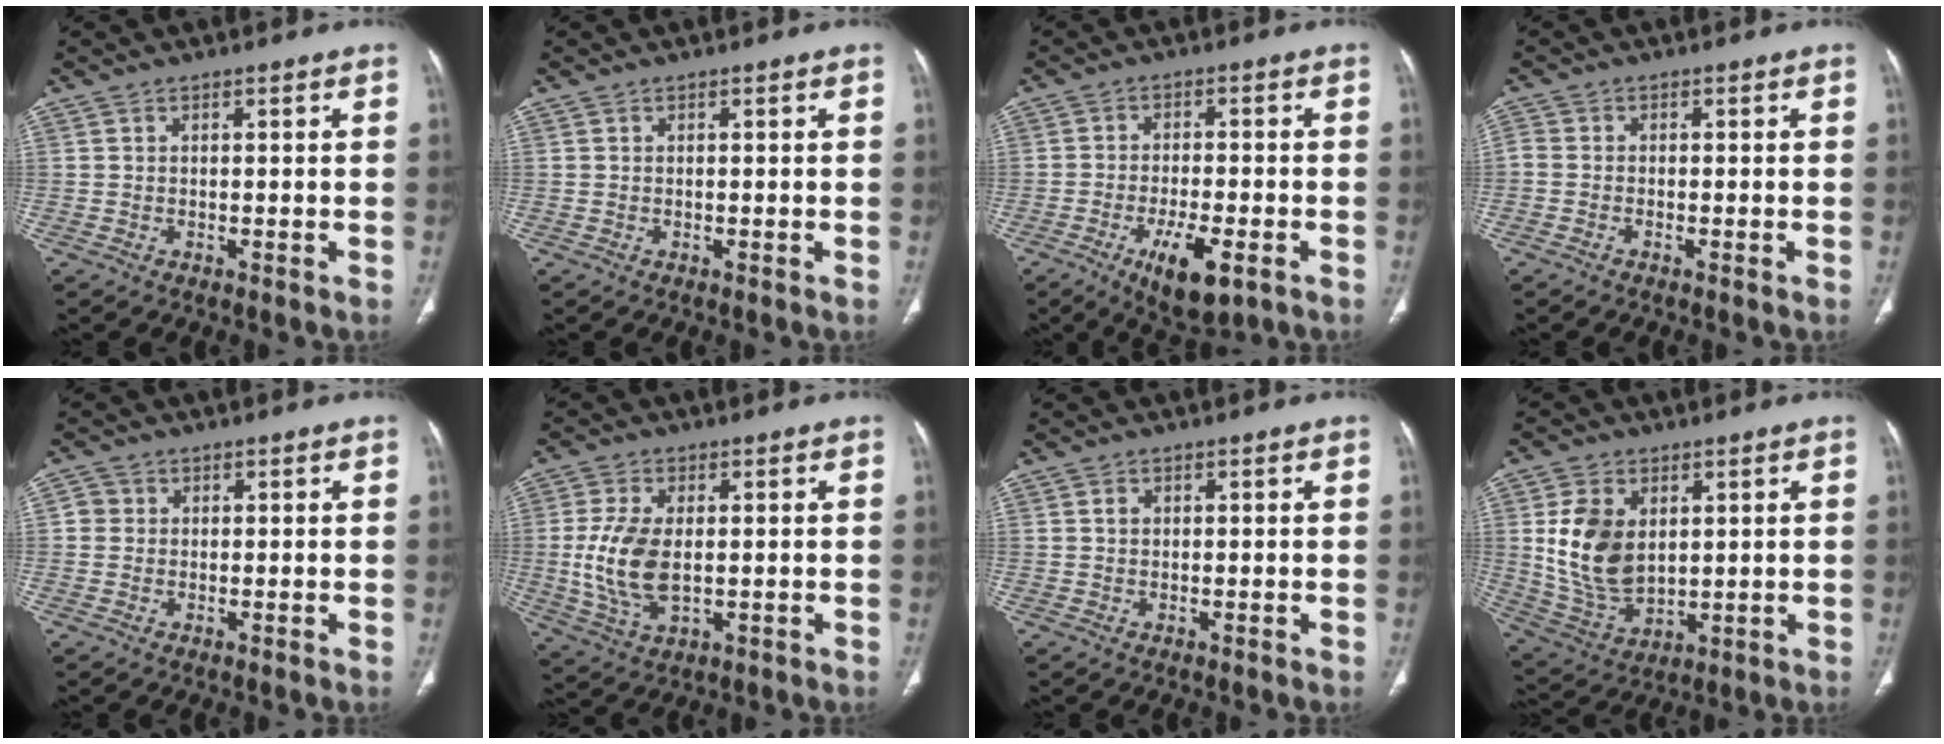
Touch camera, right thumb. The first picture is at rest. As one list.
[{"total": 0.0}, {"total": 9.7, "force": [-4.5, 3.5, 7.8], "torque": [-0.125, 0.005, -0.065]}, {"total": 1.7, "force": [-1.0, 0.9, 1.0], "torque": [-0.028, 0.006, -0.025]}, {"total": 2.3, "force": [0.2, 2.2, 0.6], "torque": [0.003, 0.005, -0.001]}, {"total": 10.7, "force": [-0.1, 5.9, 9.0], "torque": [-0.189, -0.006, 0.007]}, {"total": 1.0, "force": [0.2, 0.9, 0.5], "torque": [-0.003, 0.003, 0.001]}, {"total": 13.2, "force": [2.7, 8.8, 9.5], "torque": [-0.157, -0.016, 0.066]}]